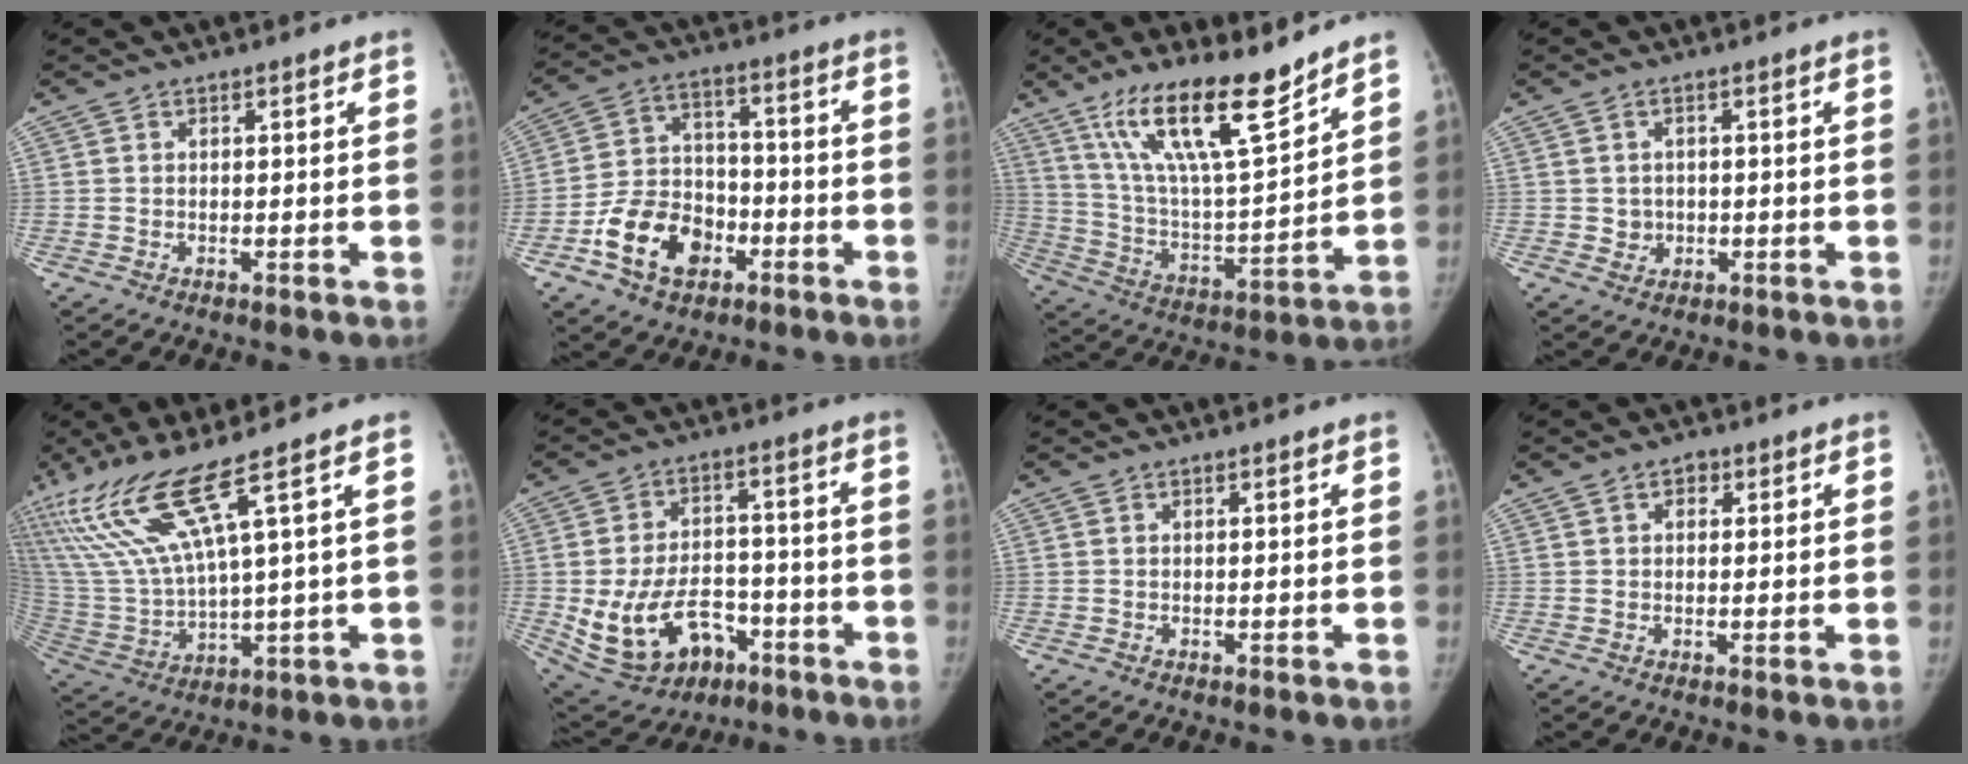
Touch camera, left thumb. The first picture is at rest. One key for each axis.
{"total": 13.2, "fx": -6.1, "fy": 9.3, "fz": 7.1, "tx": -0.098, "ty": 0.041, "tz": -0.106}
{"total": 18.4, "fx": 13.0, "fy": 3.8, "fz": 12.6, "tx": -0.197, "ty": -0.073, "tz": 0.240}
{"total": 2.6, "fx": -0.1, "fy": 2.5, "fz": 0.9, "tx": 0.000, "ty": 0.004, "tz": 0.003}
{"total": 15.6, "fx": 8.9, "fy": 1.0, "fz": 12.9, "tx": -0.289, "ty": -0.039, "tz": 0.185}
{"total": 16.4, "fx": -6.3, "fy": 11.2, "fz": 10.2, "tx": -0.165, "ty": 0.040, "tz": -0.082}
{"total": 0.0}
{"total": 2.4, "fx": 1.1, "fy": 1.8, "fz": 1.2, "tx": -0.004, "ty": -0.002, "tz": 0.013}